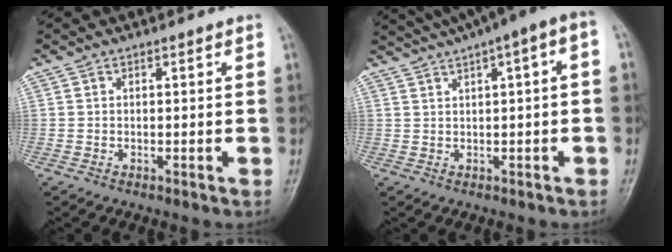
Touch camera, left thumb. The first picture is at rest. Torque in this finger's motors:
{"motor_torque": [1.02, 0.24, 1.61, -1.12, 0.11]}